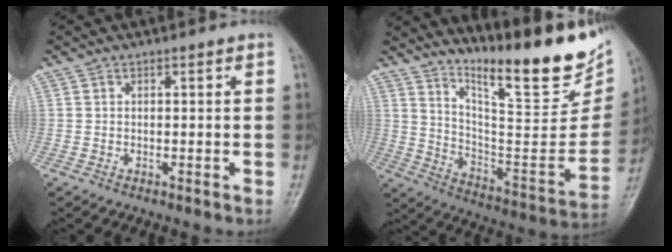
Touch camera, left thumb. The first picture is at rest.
{"total": 23.6, "force": [17.6, 5.5, 14.8], "torque": [-0.183, -0.112, 0.277]}